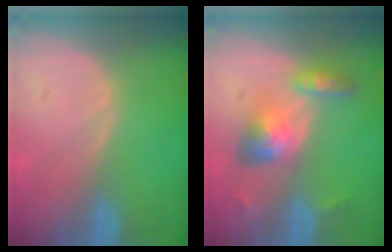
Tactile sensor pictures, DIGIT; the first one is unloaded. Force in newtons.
{"total": 6.1, "press": 5.7, "slide": 2.1}